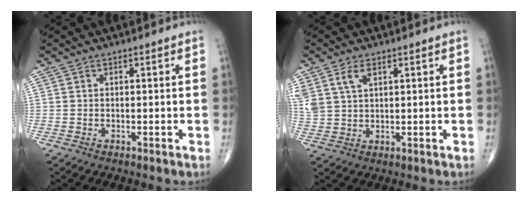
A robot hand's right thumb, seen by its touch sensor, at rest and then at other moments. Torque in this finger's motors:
{"motor_torque": [0.85, 0.81, 0.57, 0.50, 0.03]}